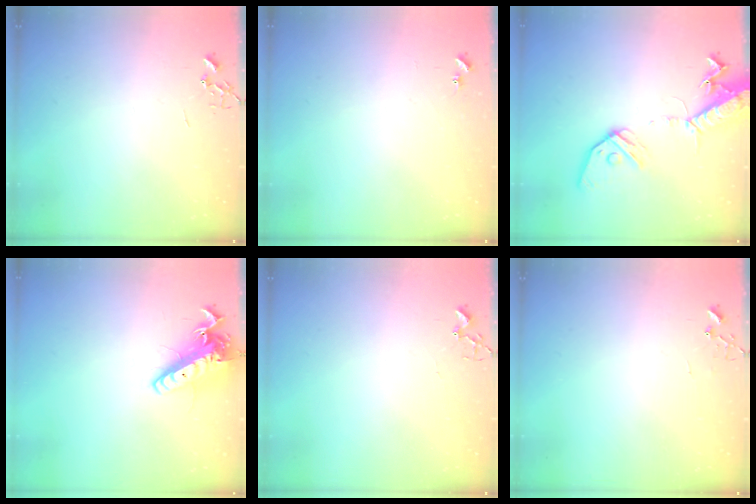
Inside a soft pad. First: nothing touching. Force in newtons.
{"total": 6.8, "press": 6.7, "slide": 0.5}
{"total": 16.0, "press": 15.7, "slide": 3.0}
{"total": 16.0, "press": 15.7, "slide": 3.1}
{"total": 1.8, "press": 1.8, "slide": 0.2}
{"total": 5.0, "press": 5.0, "slide": 0.4}